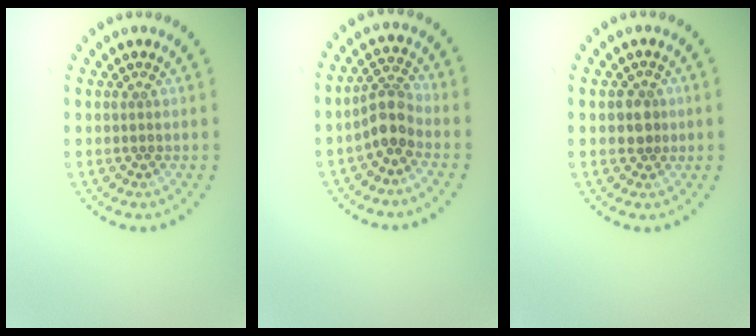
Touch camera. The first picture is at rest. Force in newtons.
{"total": 2.9, "press": 2.3, "slide": 1.8}
{"total": 1.9, "press": 1.7, "slide": 0.8}